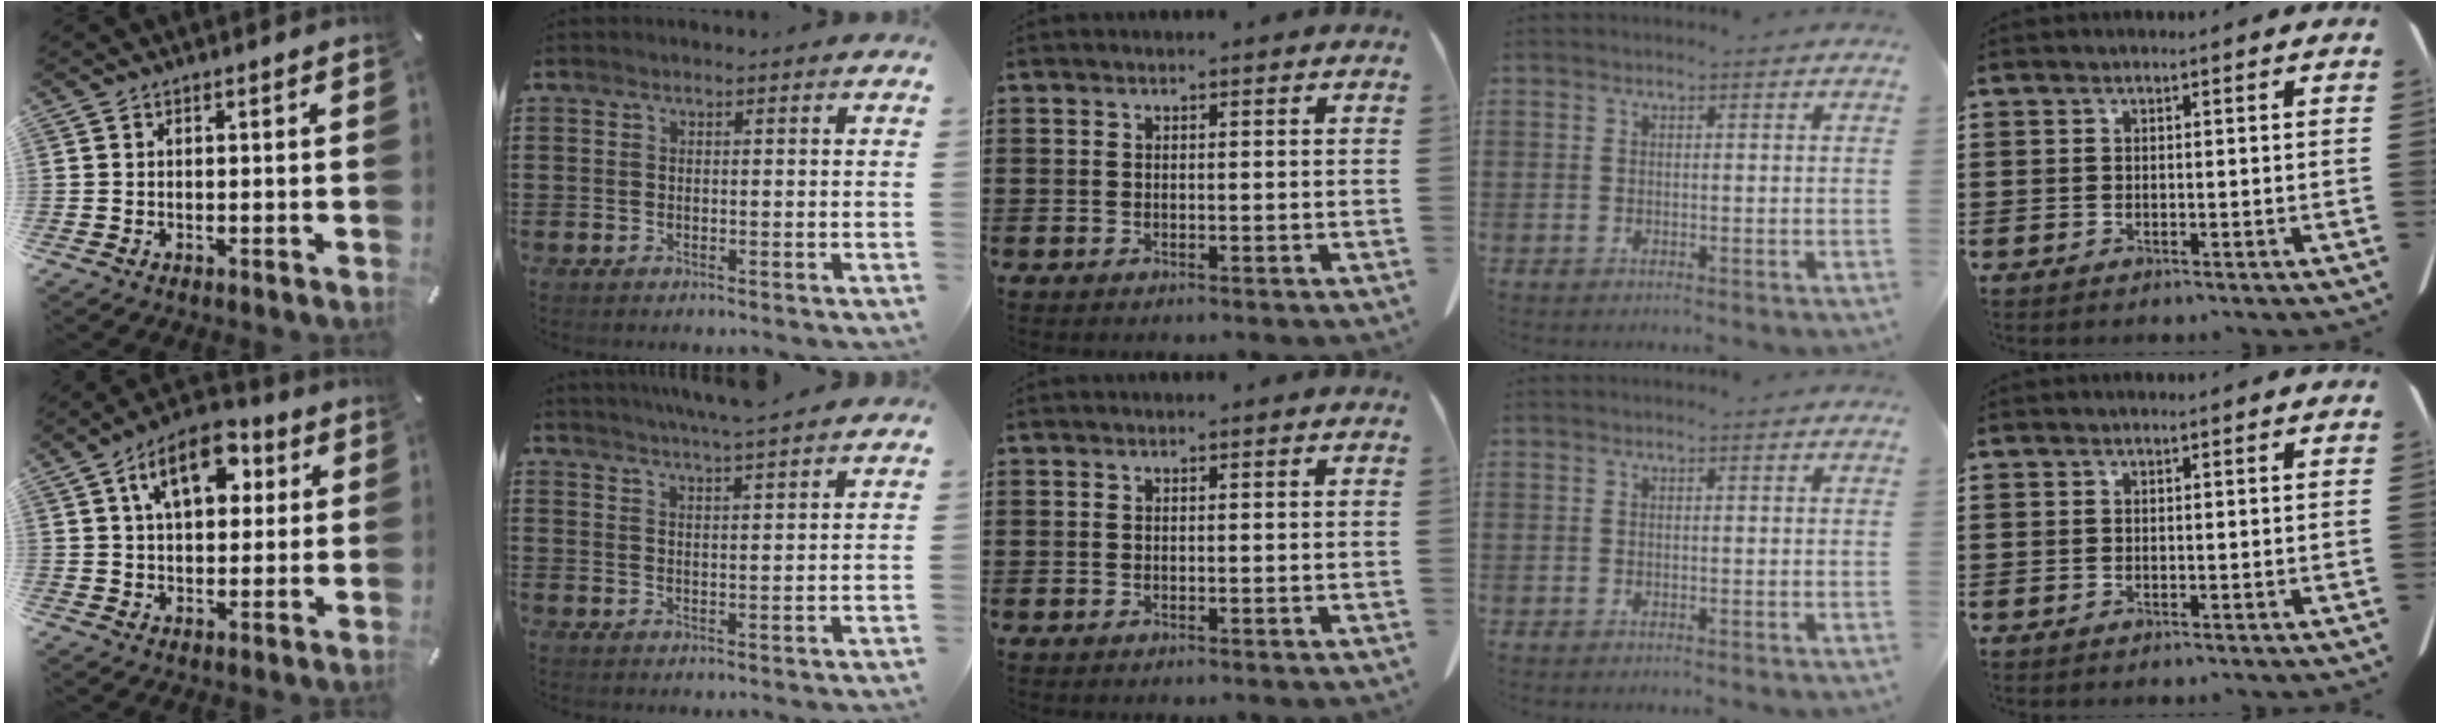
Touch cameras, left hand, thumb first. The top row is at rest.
{"thumb": {"total": 12.2, "force": [4.4, 7.3, 8.8], "torque": [-0.130, 0.001, 0.074]}, "index": {"total": 4.0, "force": [3.8, -0.5, 1.1], "torque": [-0.035, -0.017, 0.067]}}